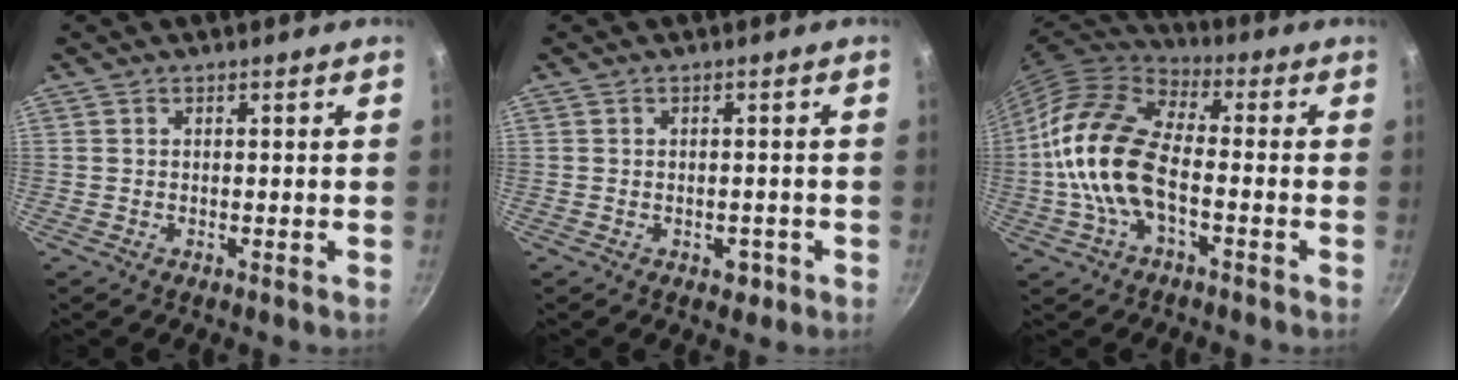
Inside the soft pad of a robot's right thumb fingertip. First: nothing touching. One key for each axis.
{"total": 2.5, "fx": -1.1, "fy": 1.7, "fz": 1.5, "tx": -0.011, "ty": 0.008, "tz": -0.008}
{"total": 16.2, "fx": -2.9, "fy": 8.5, "fz": 13.5, "tx": -0.248, "ty": 0.035, "tz": -0.073}